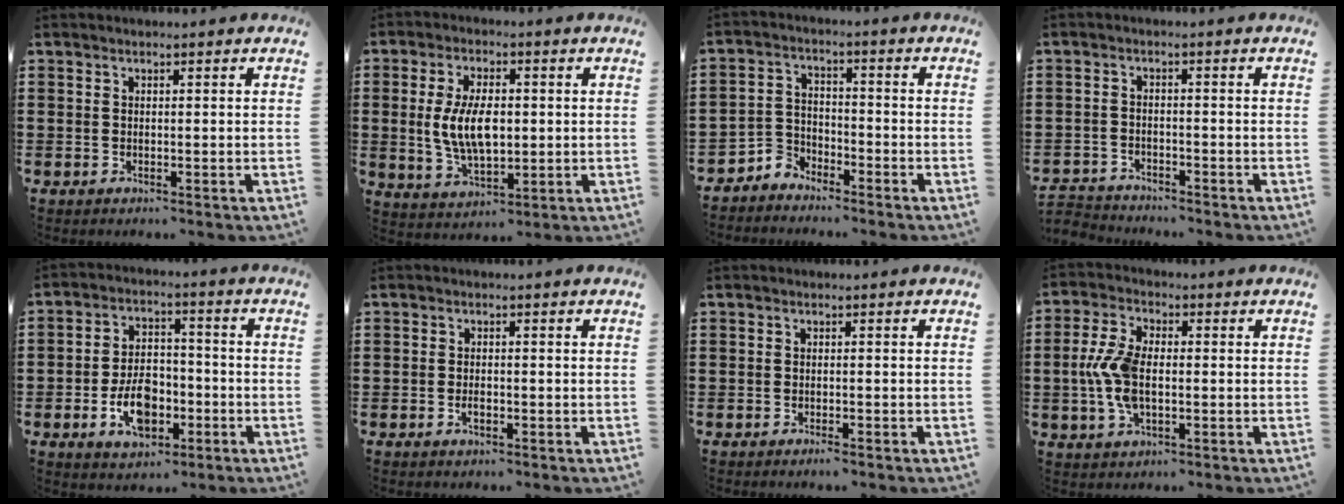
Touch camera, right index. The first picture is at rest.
{"total": 8.4, "force": [0.3, 4.4, 7.2], "torque": [-0.149, 0.003, 0.000]}
{"total": 3.8, "force": [-3.6, 1.2, 0.1], "torque": [-0.025, -0.003, -0.081]}
{"total": 2.4, "force": [-2.4, 0.3, -0.3], "torque": [-0.004, -0.001, -0.052]}
{"total": 7.8, "force": [-2.7, 4.9, 5.5], "torque": [-0.097, 0.003, -0.054]}
{"total": 2.4, "force": [-1.0, 1.3, 1.8], "torque": [-0.036, 0.002, -0.018]}
{"total": 0.9, "force": [-0.7, 0.1, 0.5], "torque": [-0.012, -0.004, -0.012]}
{"total": 7.6, "force": [-0.7, 4.1, 6.3], "torque": [-0.157, -0.003, -0.021]}